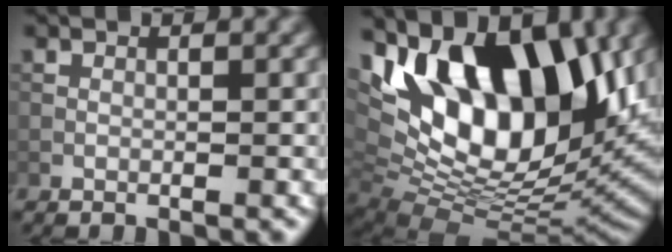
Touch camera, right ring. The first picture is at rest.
{"total": 16.8, "force": [5.5, 9.1, 13.1], "torque": [-0.219, 0.008, 0.086]}